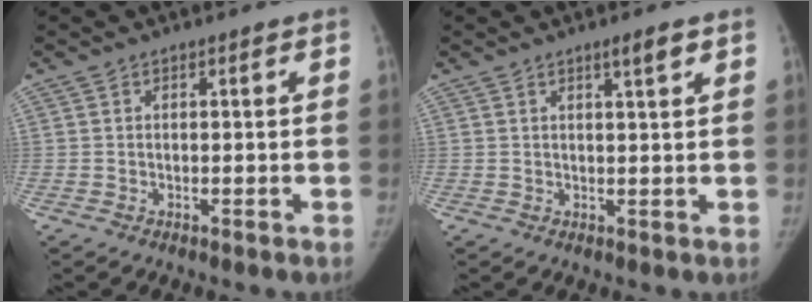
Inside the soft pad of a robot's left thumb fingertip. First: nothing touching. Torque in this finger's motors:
{"motor_torque": [0.17, -0.10, 0.47, -0.15, 0.05]}